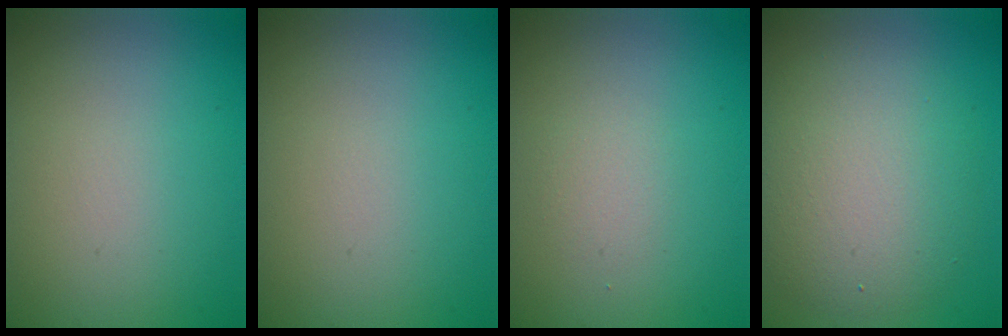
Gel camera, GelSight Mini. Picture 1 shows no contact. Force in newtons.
{"total": 0.0}
{"total": 1.1, "press": 1.1, "slide": 0.0}
{"total": 6.3, "press": 6.3, "slide": 0.4}